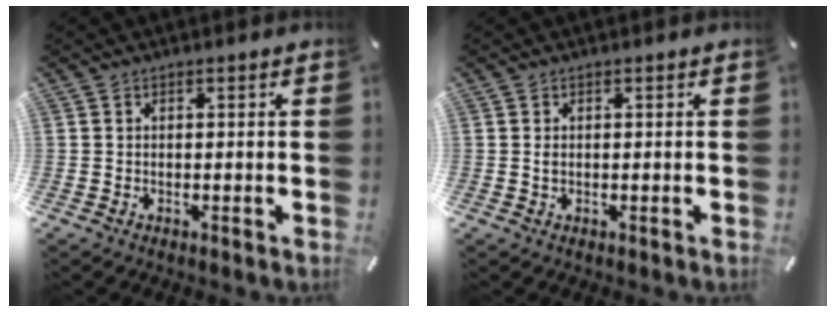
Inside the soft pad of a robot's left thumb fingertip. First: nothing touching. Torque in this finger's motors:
{"motor_torque": [-0.30, -0.17, 0.05, -0.16, 0.00]}